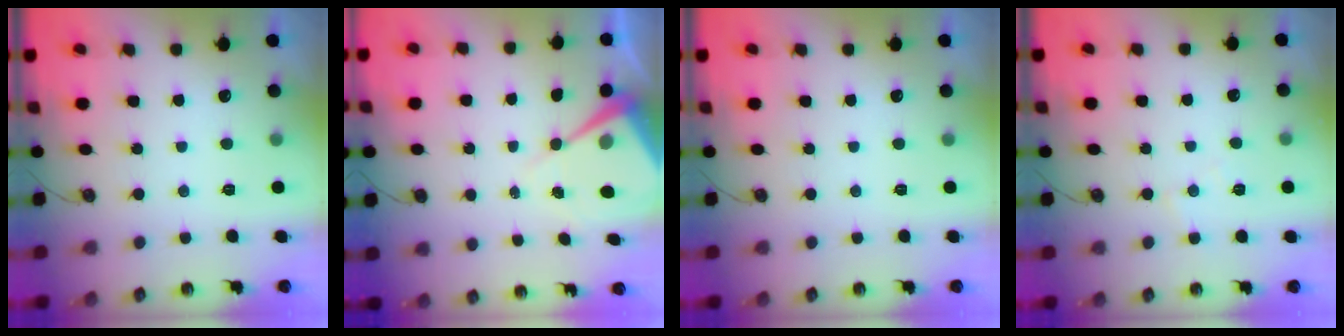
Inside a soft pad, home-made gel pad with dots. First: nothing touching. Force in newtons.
{"total": 8.8, "press": 8.7, "slide": 0.7}
{"total": 0.0}
{"total": 5.6, "press": 5.5, "slide": 0.8}